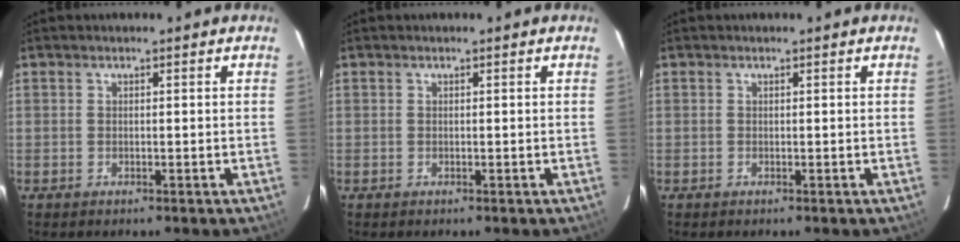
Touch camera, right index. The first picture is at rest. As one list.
[{"total": 0.0}, {"total": 0.0}]